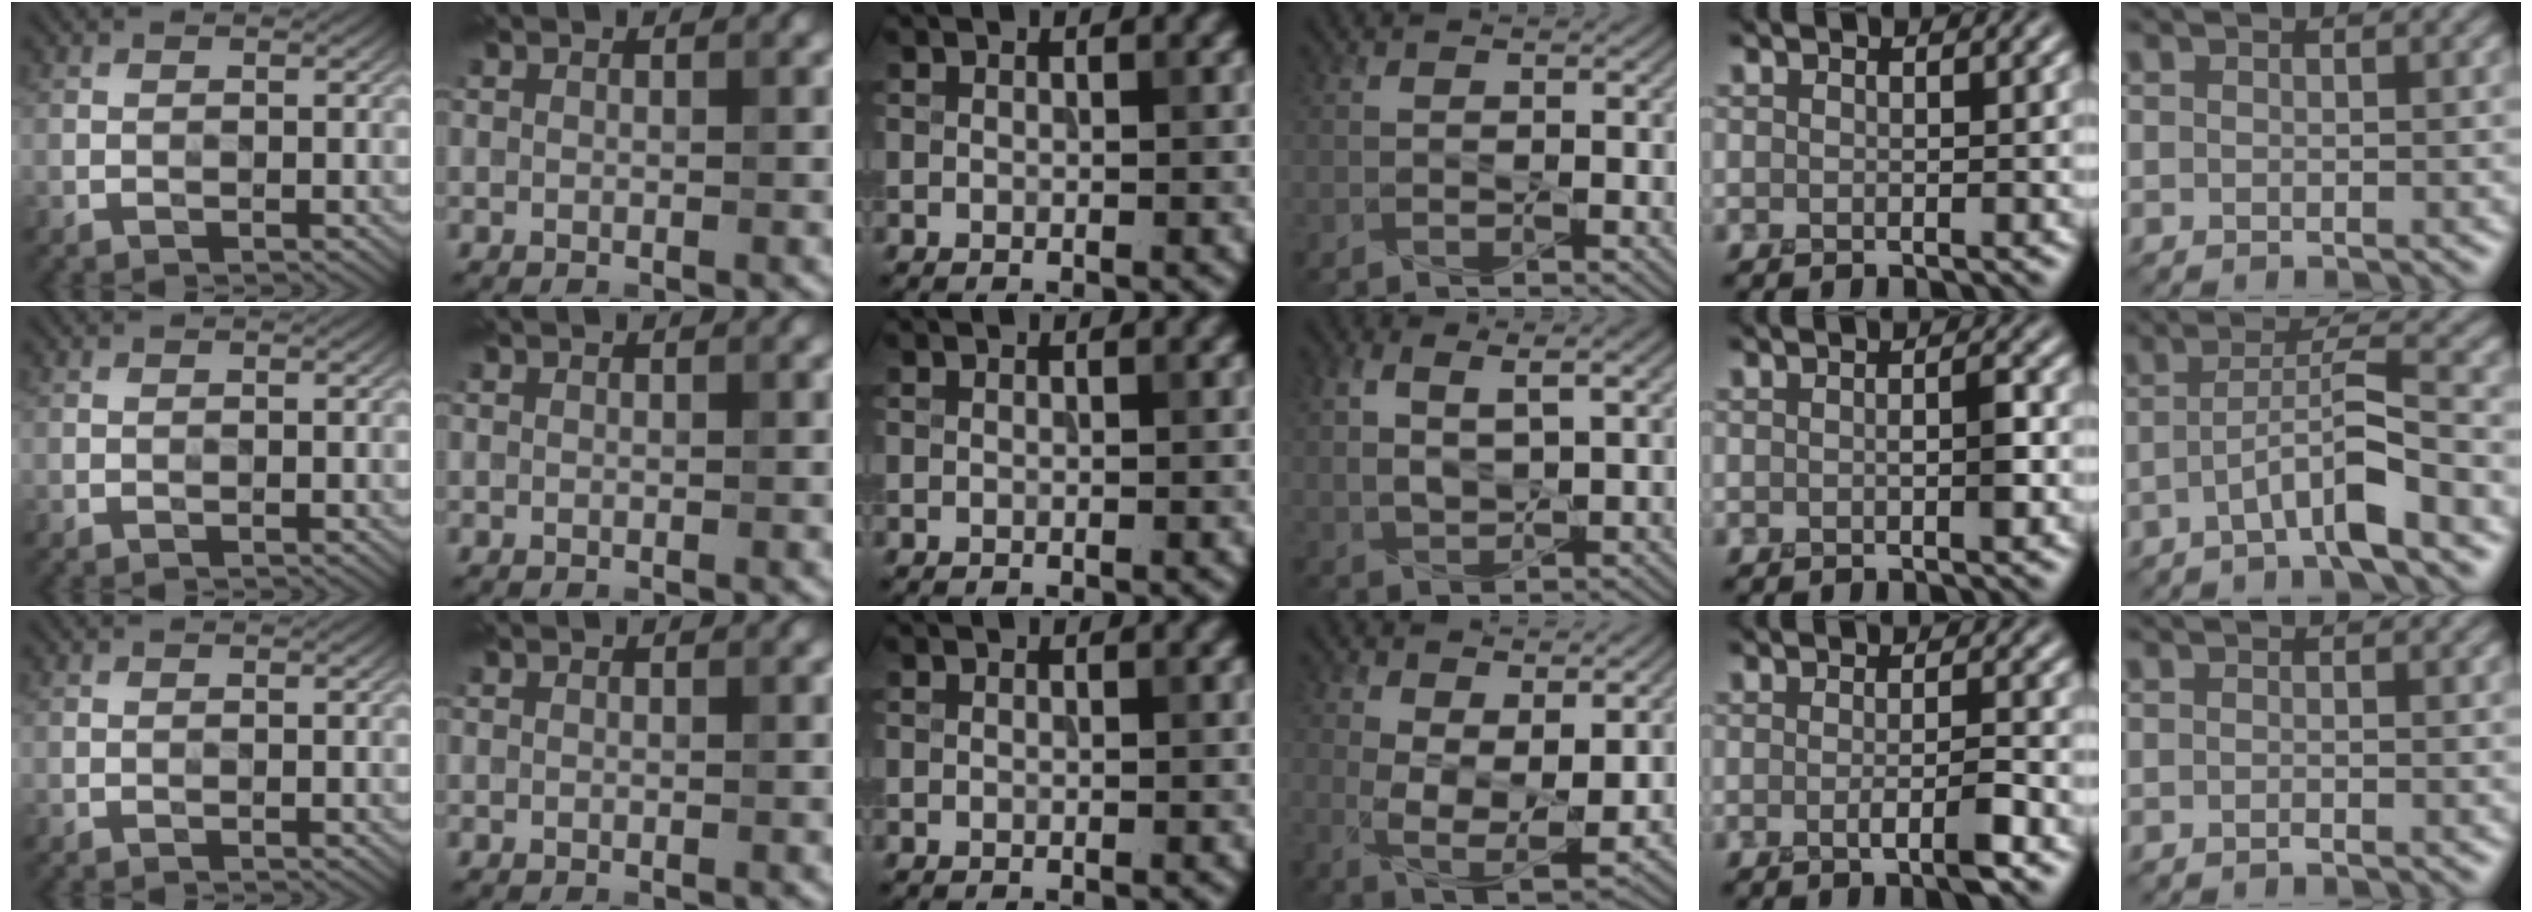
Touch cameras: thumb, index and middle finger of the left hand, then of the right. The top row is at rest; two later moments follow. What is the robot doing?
{"motion": "squeeze", "object": "air blower"}